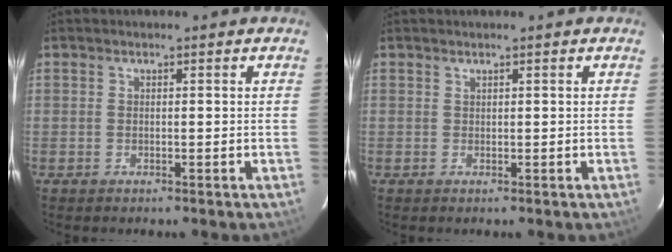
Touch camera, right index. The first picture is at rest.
{"total": 0.0}